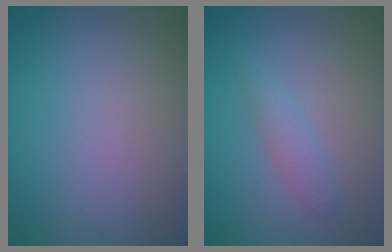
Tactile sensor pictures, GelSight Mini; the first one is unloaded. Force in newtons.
{"total": 1.7, "press": 1.7, "slide": 0.1}